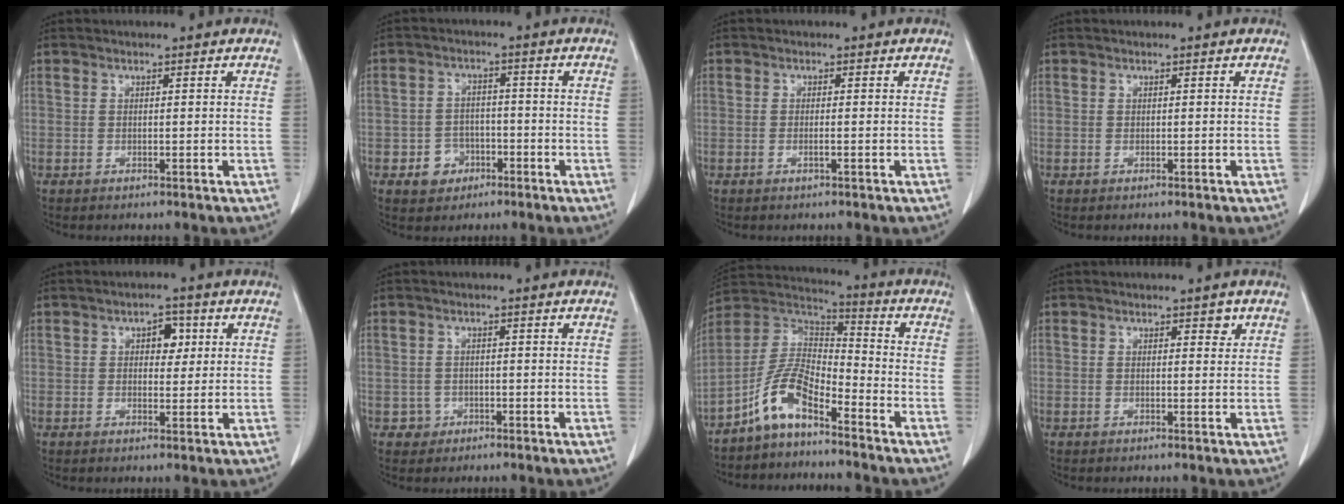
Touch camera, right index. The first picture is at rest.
{"total": 4.8, "force": [-1.9, 4.1, 1.5], "torque": [-0.021, 0.011, -0.023]}
{"total": 1.1, "force": [-0.3, 0.1, 1.0], "torque": [-0.022, -0.003, -0.004]}
{"total": 0.0}
{"total": 4.0, "force": [1.4, 2.3, 3.0], "torque": [-0.043, 0.010, 0.022]}
{"total": 2.4, "force": [-0.5, 2.3, 0.1], "torque": [0.008, 0.009, -0.004]}
{"total": 9.4, "force": [-6.2, 3.1, 6.3], "torque": [-0.145, 0.020, -0.127]}
{"total": 2.0, "force": [1.2, 0.9, 1.3], "torque": [-0.014, -0.005, 0.017]}